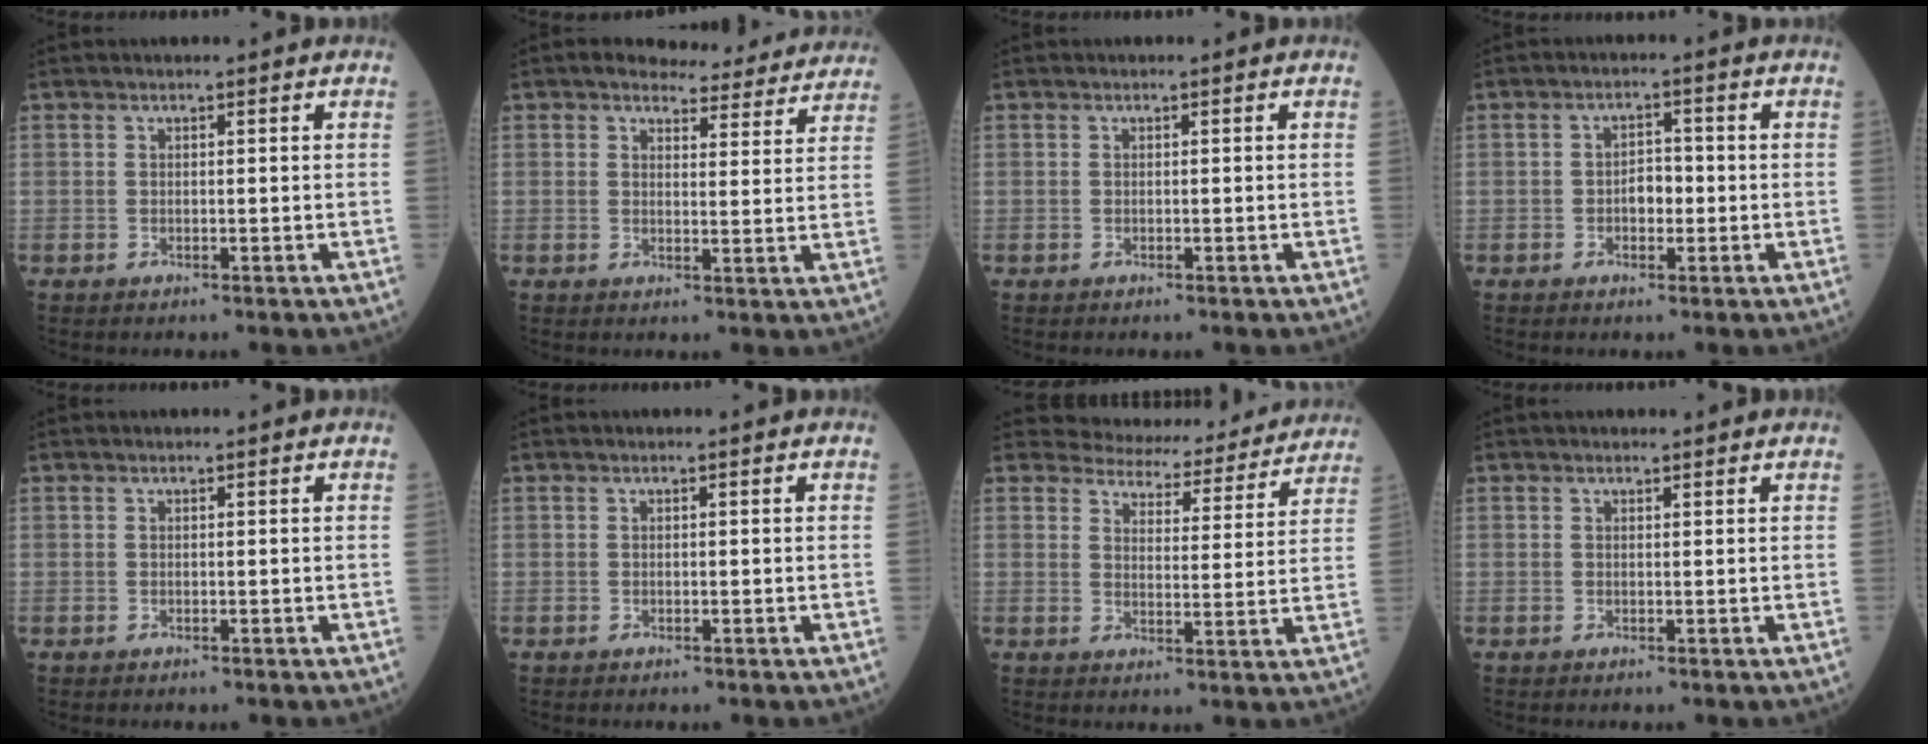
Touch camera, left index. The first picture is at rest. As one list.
[{"total": 10.6, "force": [10.0, 3.0, 2.0], "torque": [-0.005, -0.005, 0.103]}, {"total": 0.0}, {"total": 2.9, "force": [-0.6, 1.7, 2.3], "torque": [-0.035, 0.007, -0.012]}, {"total": 0.0}, {"total": 0.0}, {"total": 15.8, "force": [15.1, 4.1, 2.3], "torque": [-0.007, -0.020, 0.164]}, {"total": 2.7, "force": [2.5, 0.6, 0.8], "torque": [-0.009, 0.020, 0.031]}]